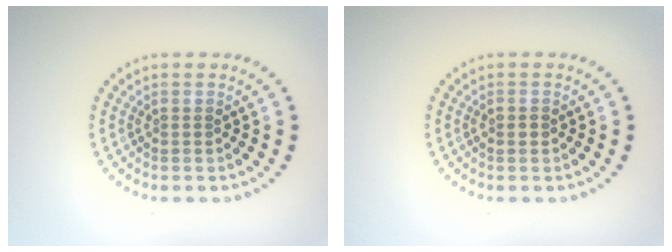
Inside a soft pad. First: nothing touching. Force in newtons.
{"total": 1.1, "press": 1.1, "slide": 0.1}